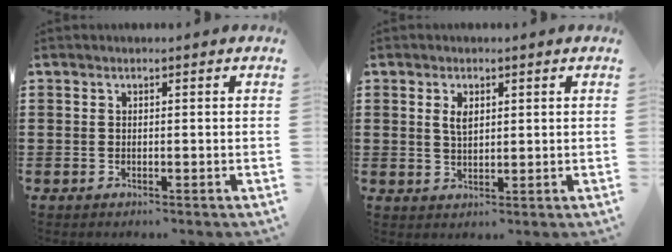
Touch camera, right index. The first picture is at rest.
{"total": 2.4, "force": [0.9, 1.2, 1.9], "torque": [-0.040, 0.004, 0.016]}